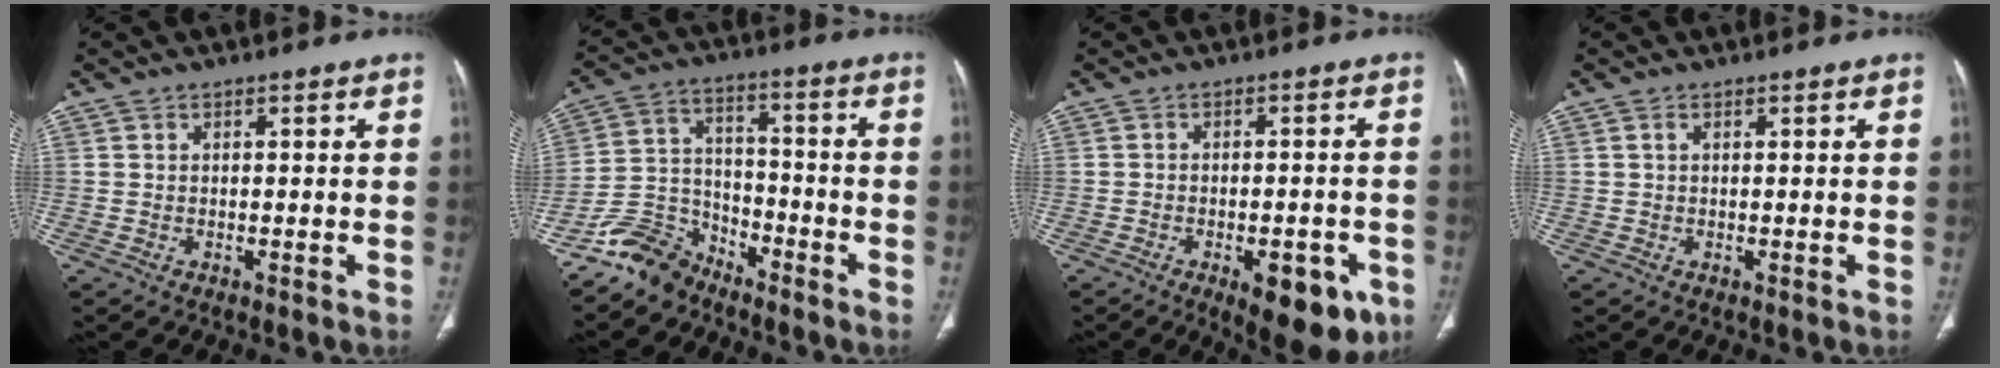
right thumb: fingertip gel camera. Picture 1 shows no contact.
{"total": 9.2, "force": [-7.6, 4.9, 1.8], "torque": [-0.025, 0.064, -0.156]}
{"total": 11.0, "force": [-5.2, 4.9, 8.4], "torque": [-0.084, 0.011, -0.060]}
{"total": 0.6, "force": [0.2, 0.3, 0.4], "torque": [-0.012, 0.005, 0.004]}